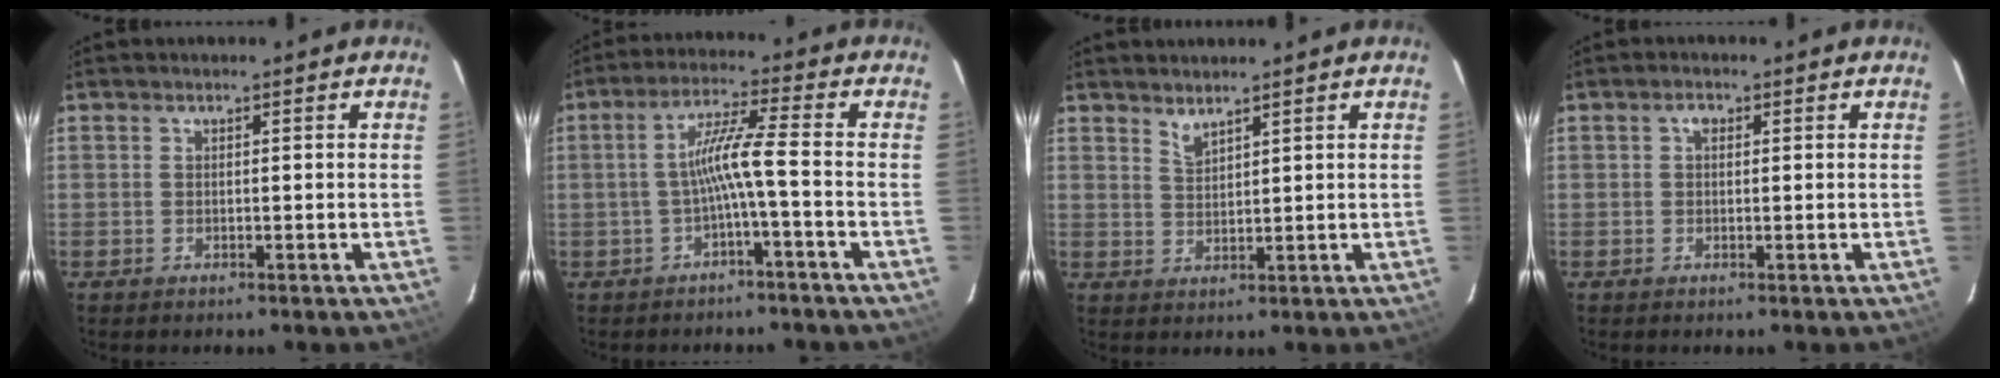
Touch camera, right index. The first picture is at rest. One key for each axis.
{"total": 6.1, "fx": -2.1, "fy": -0.9, "fz": 5.6, "tx": -0.122, "ty": 0.009, "tz": -0.036}
{"total": 2.4, "fx": 2.2, "fy": 0.4, "fz": 0.9, "tx": -0.016, "ty": 0.000, "tz": 0.040}
{"total": 1.4, "fx": 0.4, "fy": 1.0, "fz": 0.9, "tx": -0.014, "ty": 0.008, "tz": 0.003}